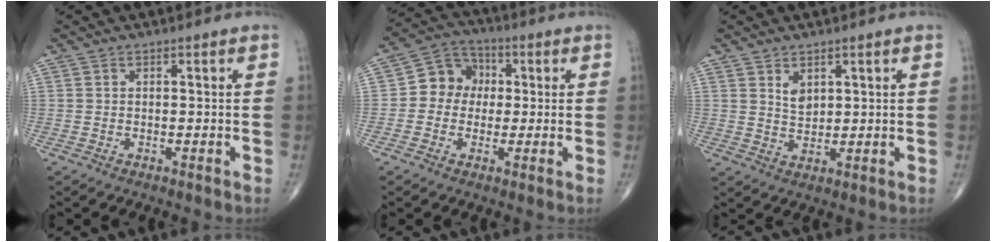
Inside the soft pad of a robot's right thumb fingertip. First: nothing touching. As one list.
[{"total": 8.1, "force": [0.3, 7.1, 3.9], "torque": [-0.034, 0.022, -0.010]}, {"total": 3.1, "force": [1.6, 1.9, 1.9], "torque": [-0.023, -0.016, 0.035]}]